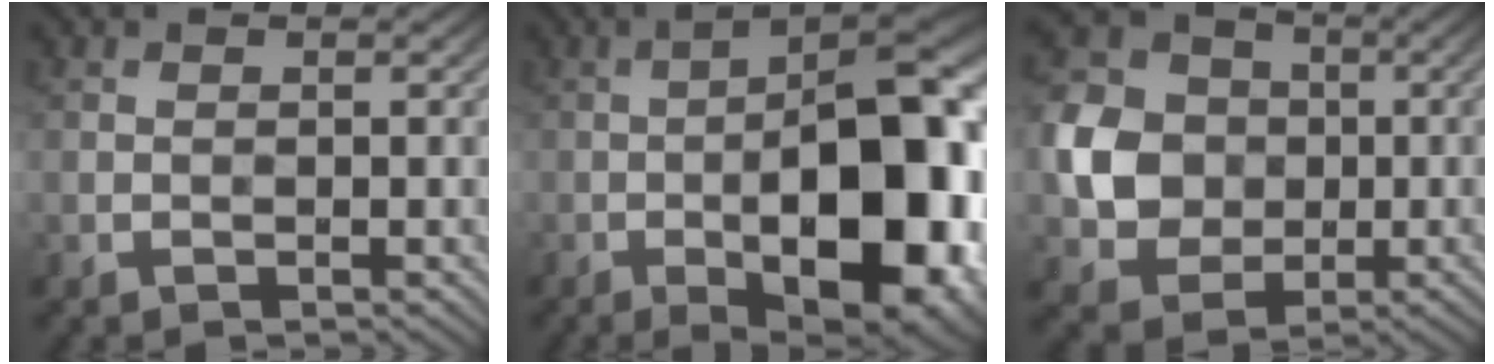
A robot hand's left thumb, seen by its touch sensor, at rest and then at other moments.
{"total": 19.6, "force": [-4.8, 7.6, 17.5], "torque": [-0.236, 0.008, -0.073]}
{"total": 10.5, "force": [-0.5, 9.1, 5.2], "torque": [-0.134, -0.001, -0.022]}